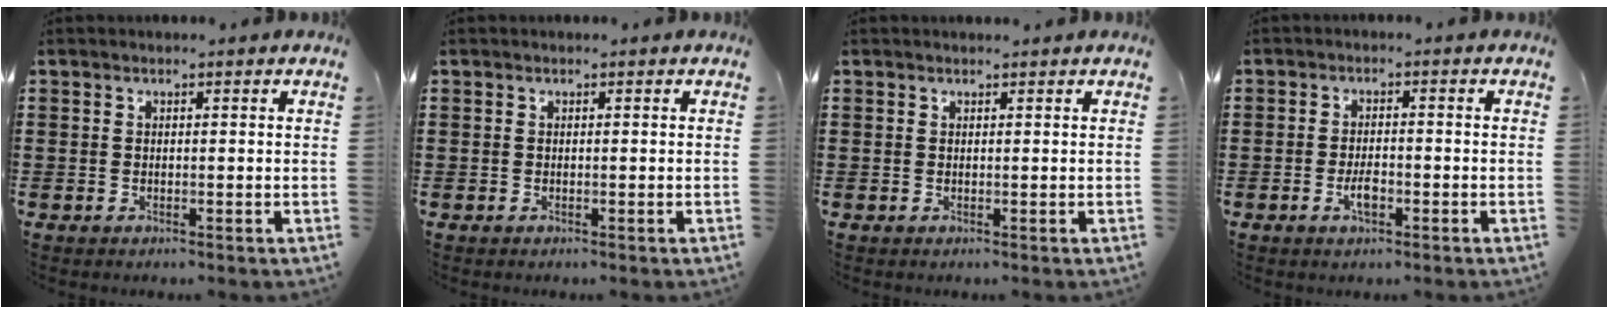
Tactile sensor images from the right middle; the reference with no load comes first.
{"total": 0.0}
{"total": 0.0}
{"total": 3.2, "force": [-1.4, 1.1, 2.6], "torque": [-0.056, -0.001, -0.027]}